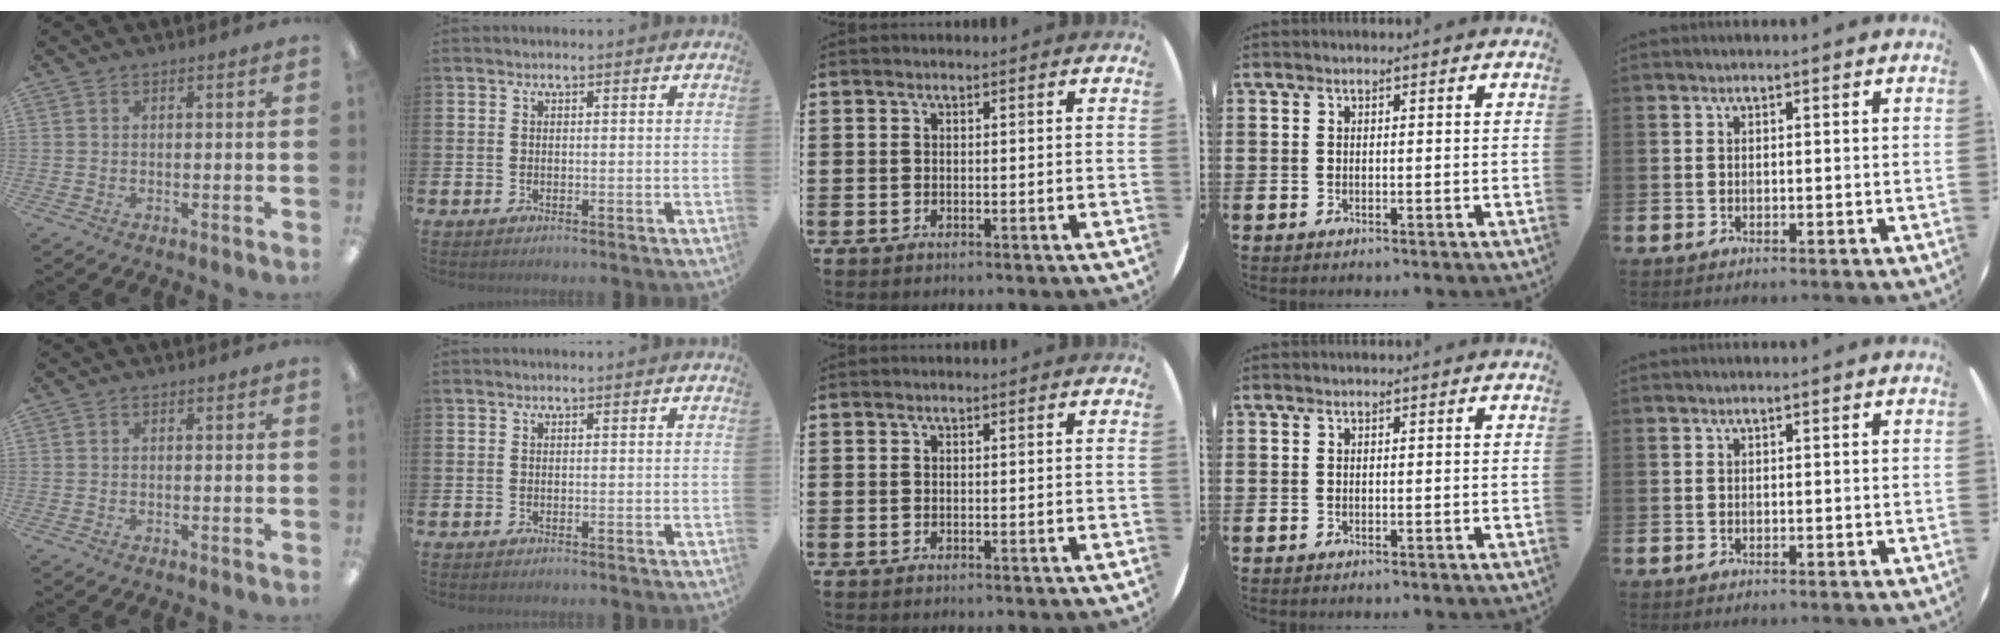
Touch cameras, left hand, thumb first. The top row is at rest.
{}